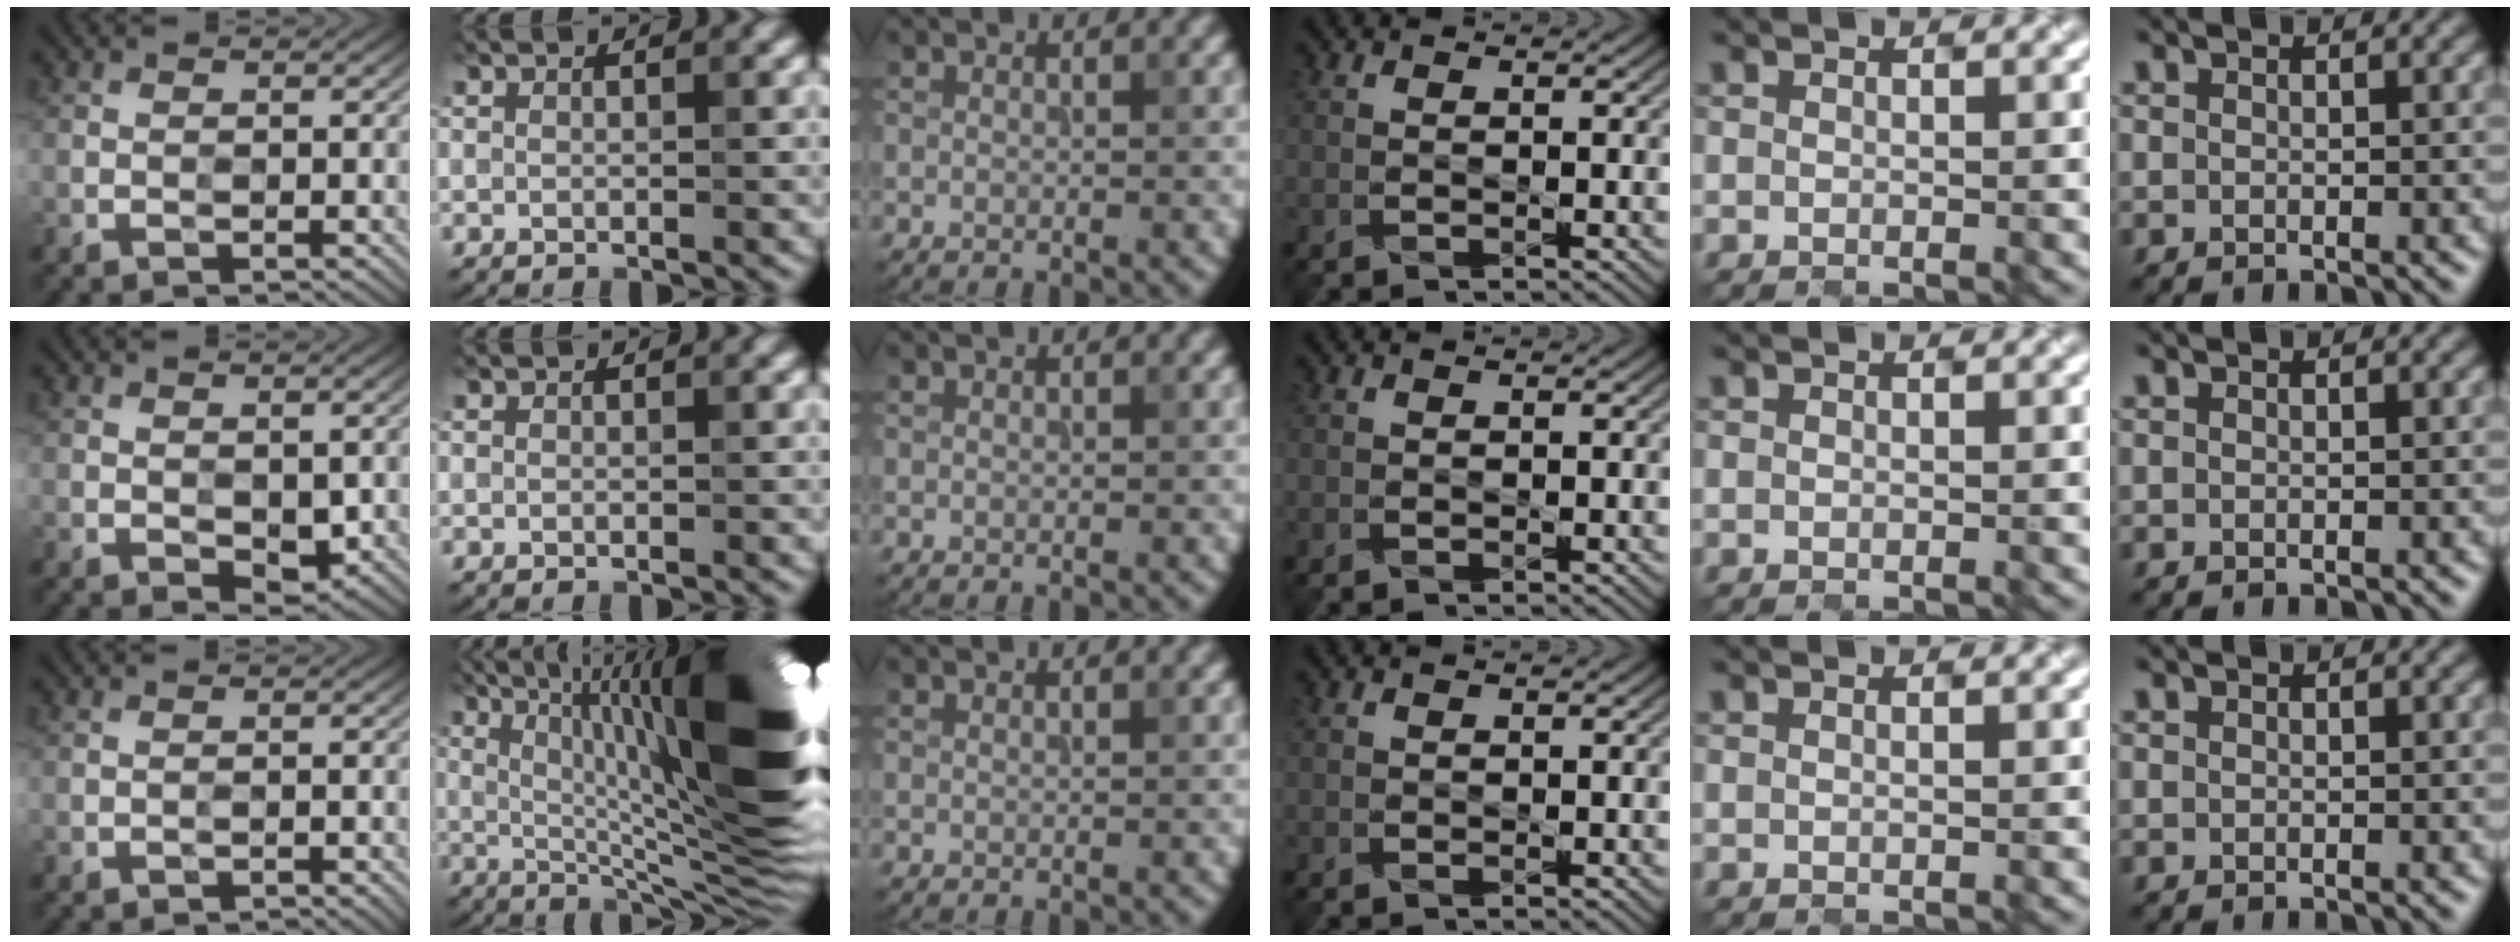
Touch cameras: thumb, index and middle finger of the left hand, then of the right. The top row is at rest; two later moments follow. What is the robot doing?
{"motion": "open", "object": "jewelry box"}